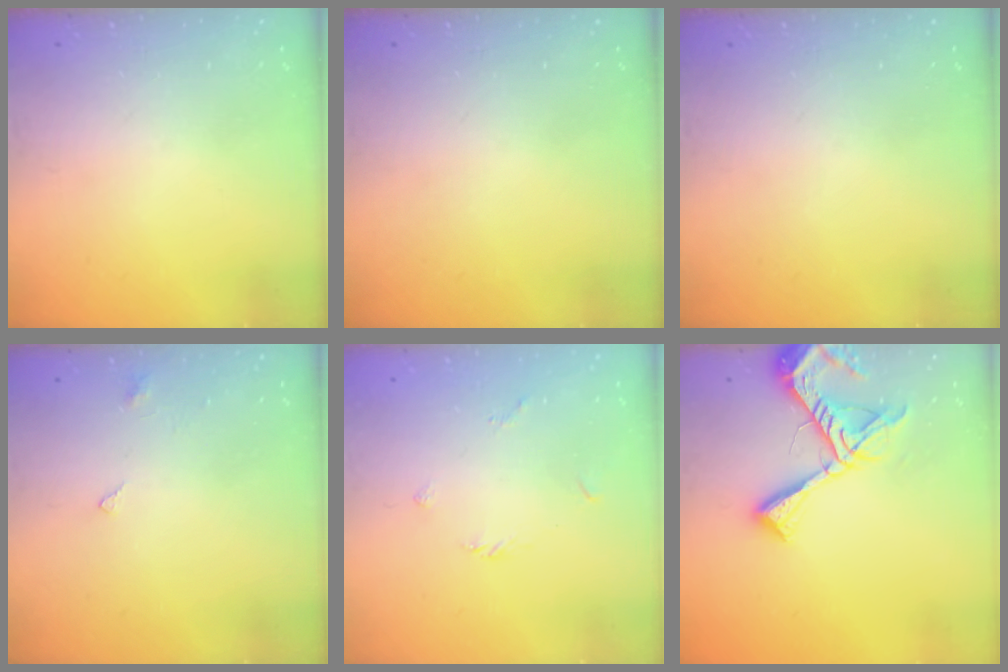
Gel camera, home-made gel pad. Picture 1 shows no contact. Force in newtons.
{"total": 0.0}
{"total": 0.0}
{"total": 2.8, "press": 2.8, "slide": 0.5}
{"total": 2.0, "press": 1.9, "slide": 0.6}
{"total": 15.3, "press": 15.2, "slide": 1.5}